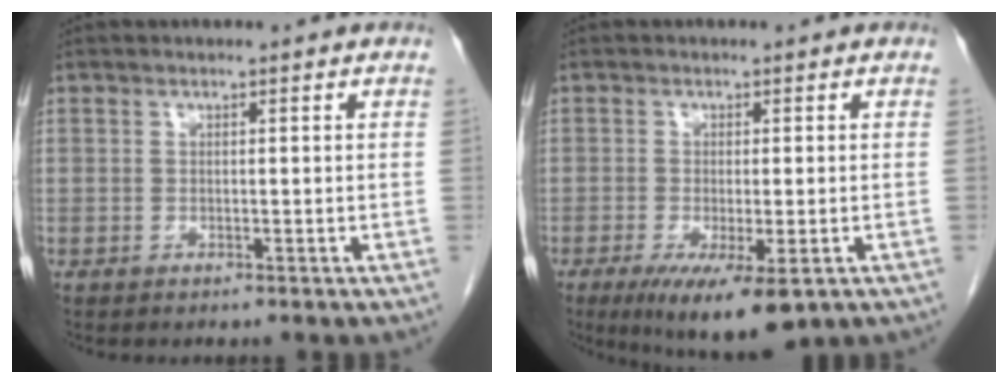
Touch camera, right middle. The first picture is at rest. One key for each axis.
{"total": 9.7, "fx": -5.5, "fy": 2.4, "fz": 7.6, "tx": -0.116, "ty": -0.025, "tz": -0.084}